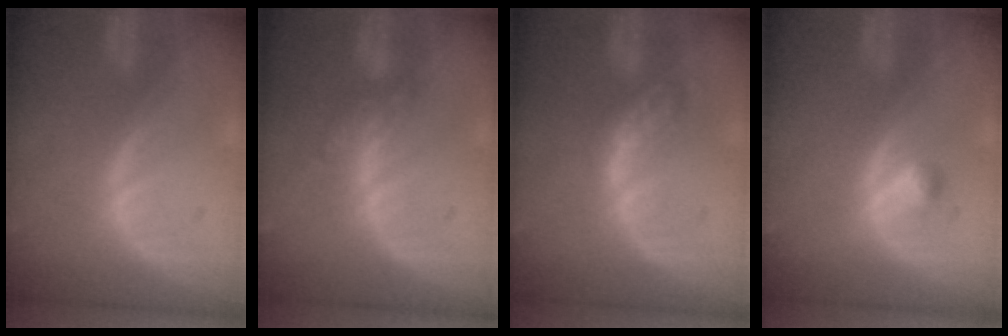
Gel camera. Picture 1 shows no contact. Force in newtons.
{"total": 4.7, "press": 4.2, "slide": 2.1}
{"total": 4.5, "press": 4.5, "slide": 0.5}
{"total": 1.7, "press": 1.7, "slide": 0.2}